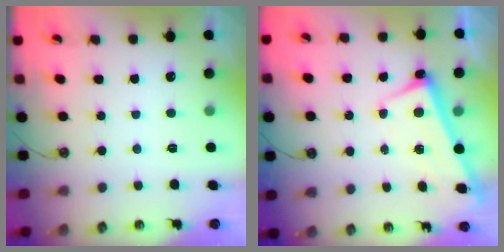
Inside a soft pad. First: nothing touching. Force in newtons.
{"total": 2.8, "press": 2.7, "slide": 0.4}